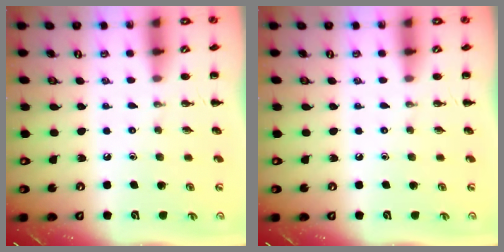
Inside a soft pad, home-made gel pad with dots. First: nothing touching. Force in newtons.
{"total": 0.0}